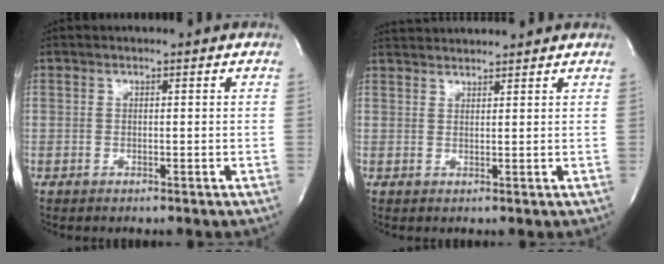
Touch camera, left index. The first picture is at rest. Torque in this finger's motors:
{"motor_torque": [0.08, 0.08, 0.20, 0.06]}